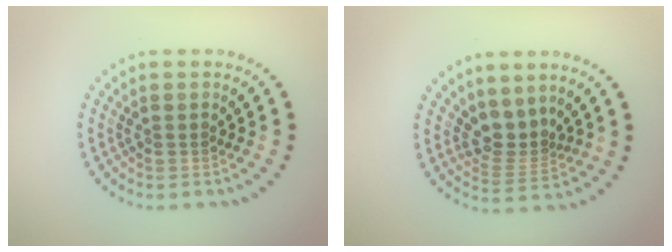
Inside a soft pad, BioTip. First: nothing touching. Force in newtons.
{"total": 2.8, "press": 2.0, "slide": 2.0}